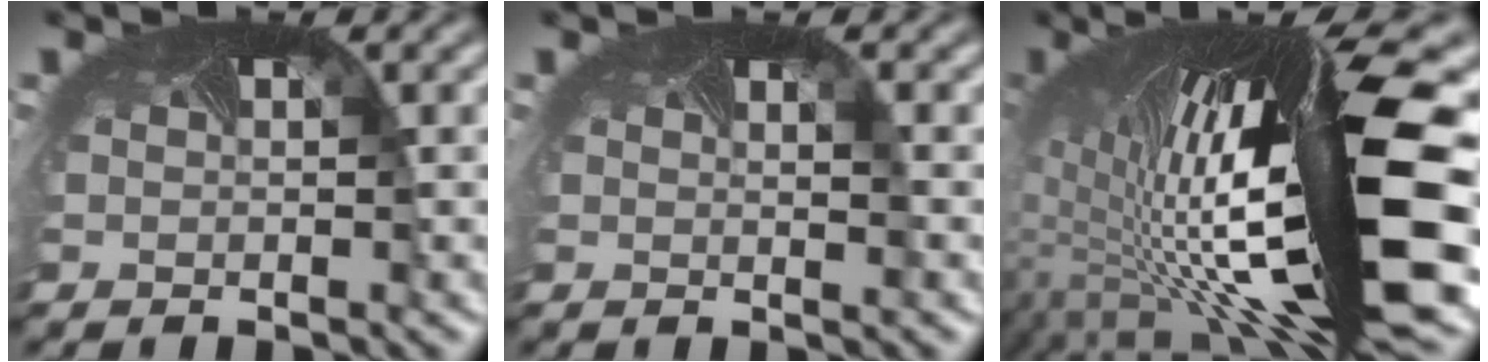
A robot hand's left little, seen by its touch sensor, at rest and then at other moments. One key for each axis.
{"total": 0.0}
{"total": 17.3, "fx": -0.4, "fy": 5.2, "fz": 16.5, "tx": -0.295, "ty": -0.020, "tz": 0.010}